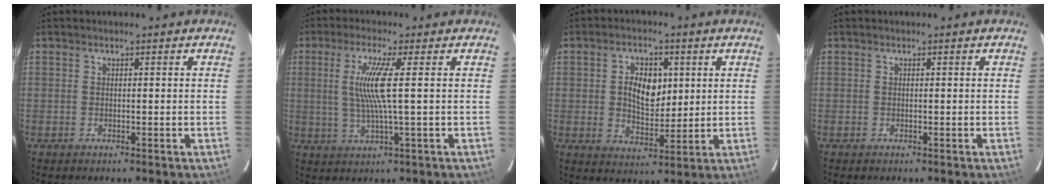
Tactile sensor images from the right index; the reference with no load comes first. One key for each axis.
{"total": 7.4, "fx": 1.0, "fy": -0.8, "fz": 7.3, "tx": -0.142, "ty": -0.008, "tz": 0.023}
{"total": 8.2, "fx": 1.7, "fy": 5.0, "fz": 6.2, "tx": -0.111, "ty": 0.010, "tz": 0.033}
{"total": 0.0}